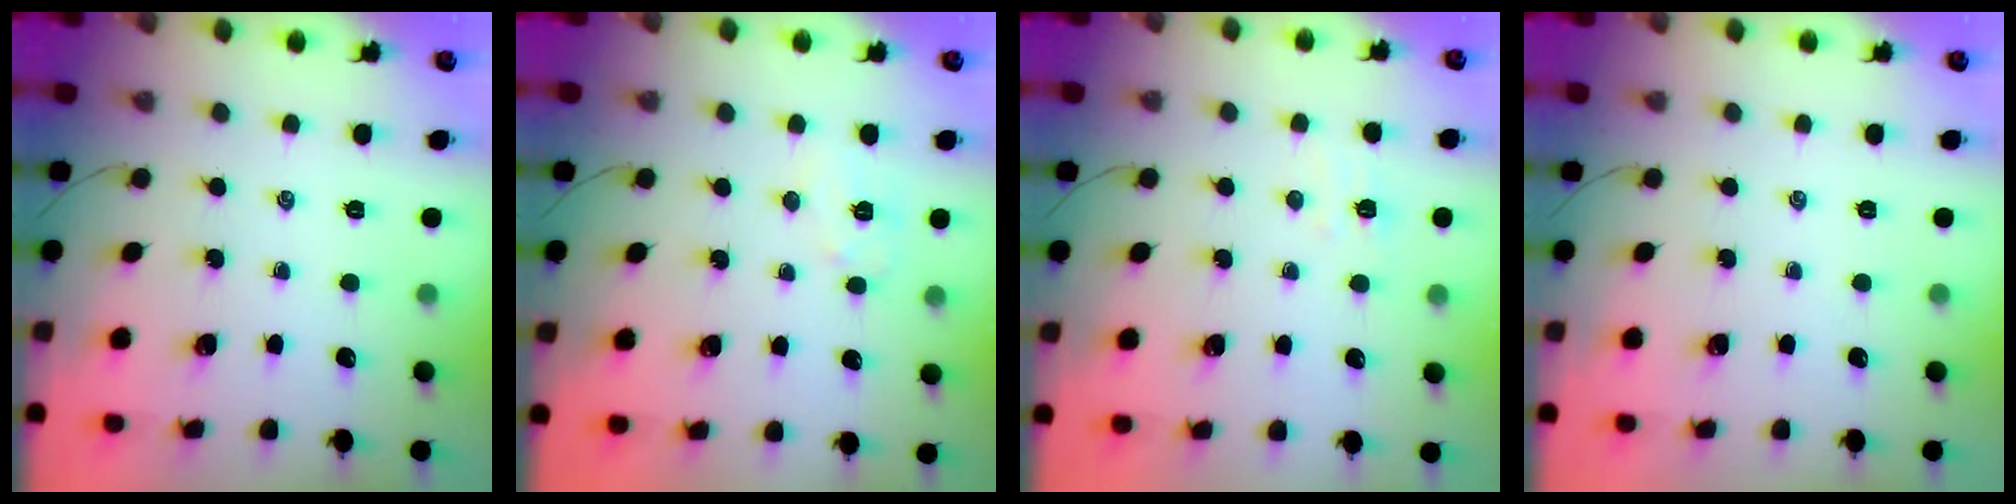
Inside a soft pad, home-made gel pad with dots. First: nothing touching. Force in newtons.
{"total": 5.4, "press": 5.4, "slide": 0.6}
{"total": 4.1, "press": 4.0, "slide": 0.8}
{"total": 0.0}